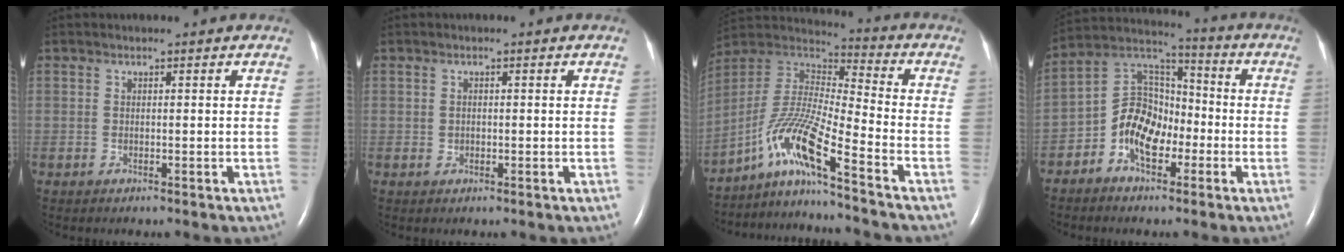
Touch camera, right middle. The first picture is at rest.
{"total": 0.8, "force": [-0.1, 0.7, 0.3], "torque": [-0.007, 0.001, 0.000]}
{"total": 12.9, "force": [-8.5, -0.6, 9.7], "torque": [-0.207, 0.003, -0.159]}
{"total": 9.7, "force": [-3.8, 6.3, 6.4], "torque": [-0.133, 0.035, -0.073]}